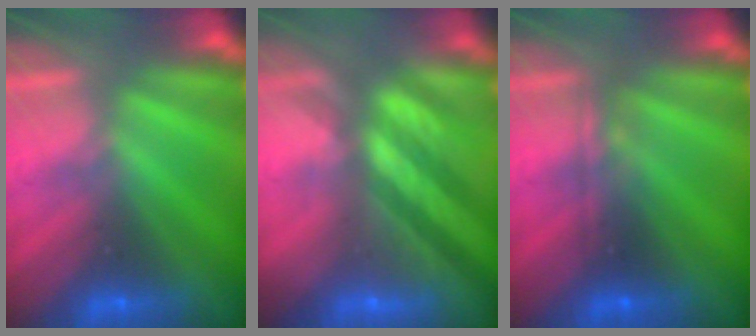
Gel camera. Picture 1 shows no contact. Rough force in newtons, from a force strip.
{"total": 6.9}
{"total": 2.3}